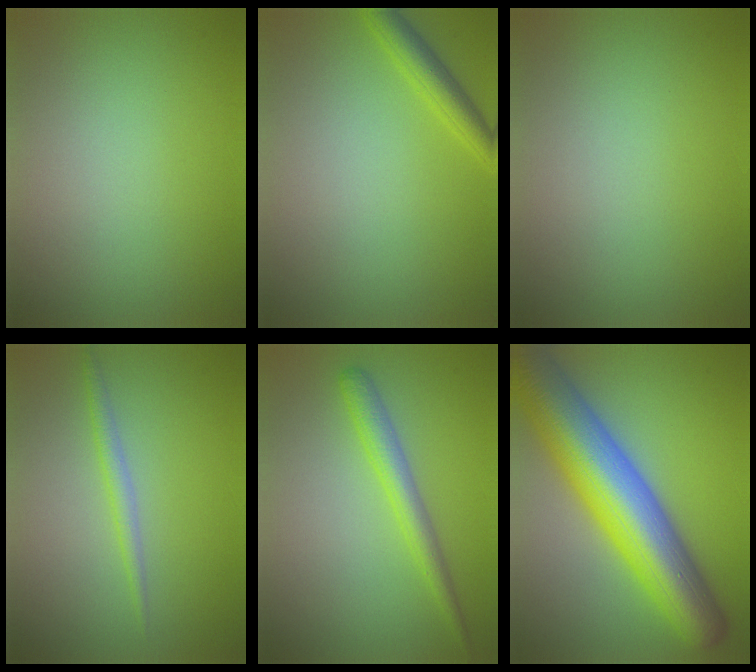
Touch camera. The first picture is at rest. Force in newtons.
{"total": 2.5, "press": 2.4, "slide": 0.1}
{"total": 0.0}
{"total": 1.5, "press": 1.5, "slide": 0.1}
{"total": 2.8, "press": 2.8, "slide": 0.1}
{"total": 13.1, "press": 13.1, "slide": 0.4}